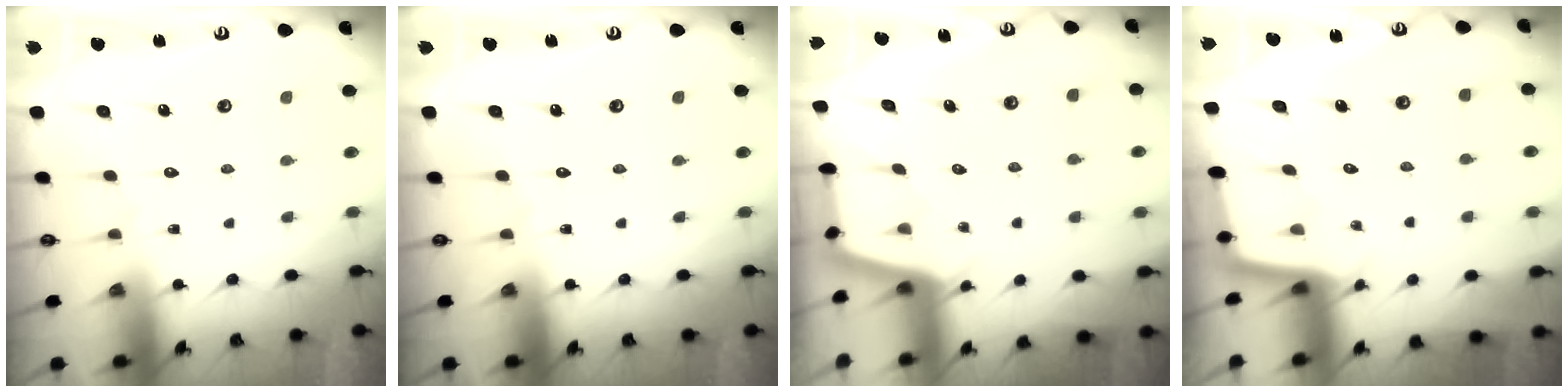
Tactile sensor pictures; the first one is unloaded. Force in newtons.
{"total": 0.0}
{"total": 2.8, "press": 2.8, "slide": 0.4}
{"total": 2.4, "press": 2.4, "slide": 0.1}